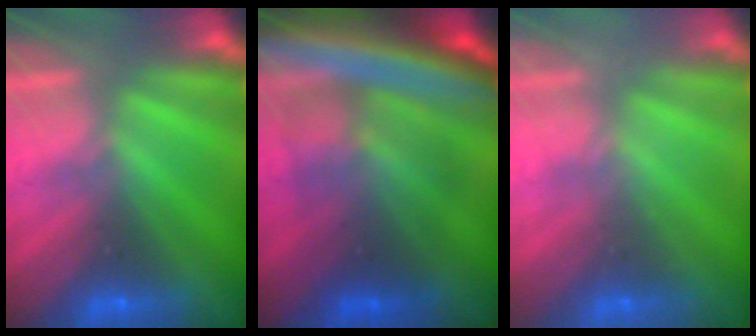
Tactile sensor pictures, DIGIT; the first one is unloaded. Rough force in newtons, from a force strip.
{"total": 7.2}
{"total": 2.3}